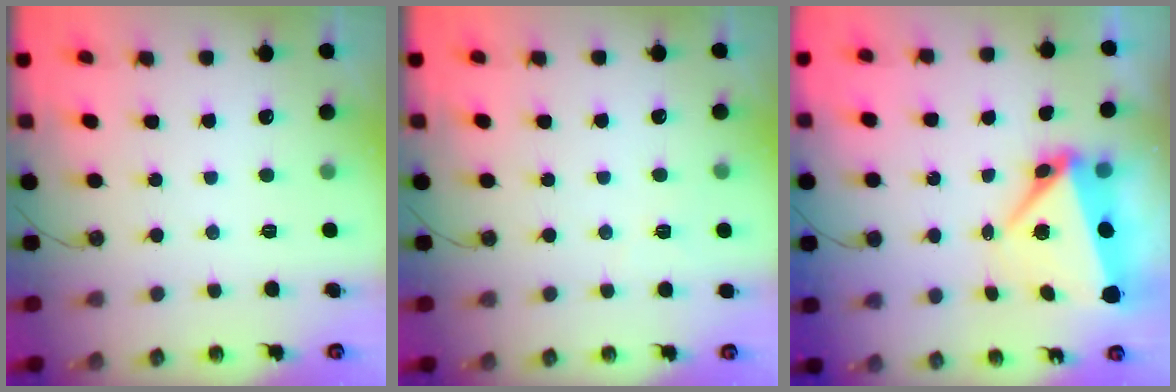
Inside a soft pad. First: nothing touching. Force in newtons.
{"total": 3.0, "press": 2.1, "slide": 2.2}
{"total": 6.7, "press": 6.5, "slide": 1.6}